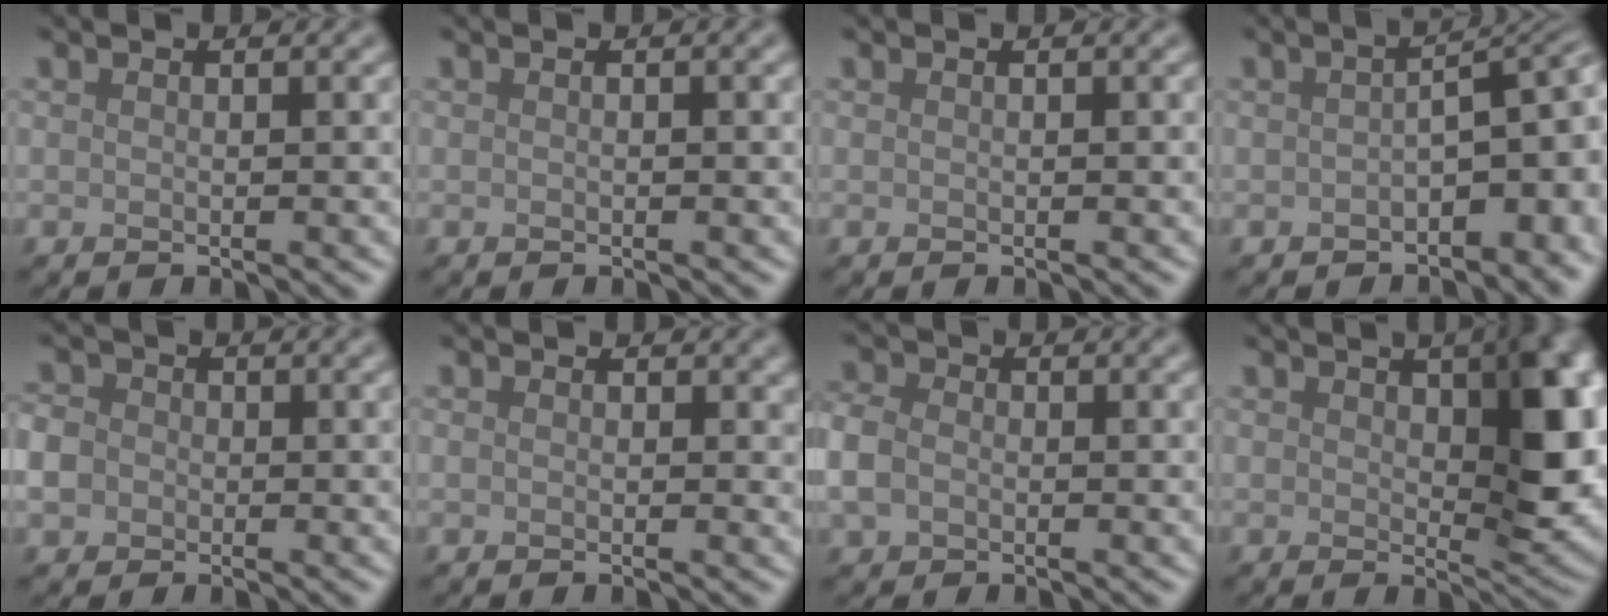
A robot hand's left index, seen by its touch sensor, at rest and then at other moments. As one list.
[{"total": 0.6, "force": [0.1, 0.0, 0.6], "torque": [-0.011, 0.000, -0.002]}, {"total": 0.0}, {"total": 4.7, "force": [-0.9, 1.8, 4.2], "torque": [-0.048, 0.002, -0.017]}, {"total": 3.4, "force": [-0.6, 3.0, 1.4], "torque": [-0.026, 0.006, -0.023]}, {"total": 1.1, "force": [0.3, 0.8, 0.8], "torque": [-0.008, 0.000, 0.004]}, {"total": 2.8, "force": [-0.4, 2.2, 1.5], "torque": [-0.039, 0.003, -0.018]}, {"total": 9.0, "force": [1.6, 3.9, 7.9], "torque": [-0.103, 0.001, 0.031]}]